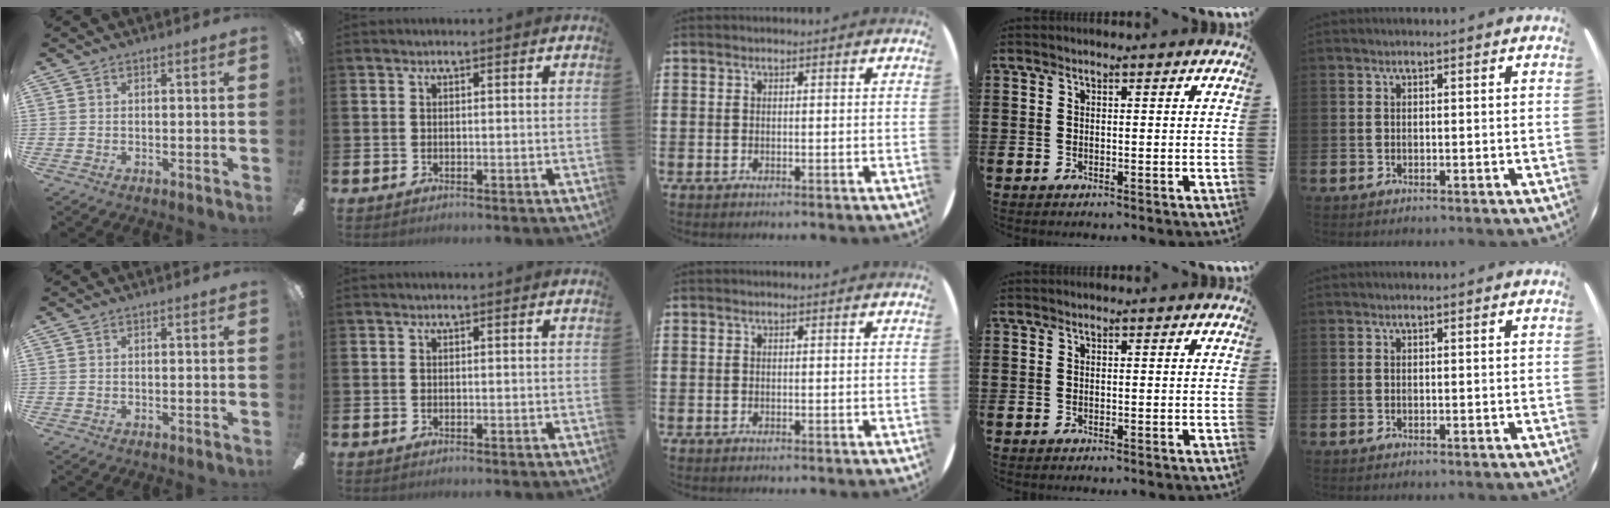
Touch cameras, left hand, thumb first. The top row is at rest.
{}